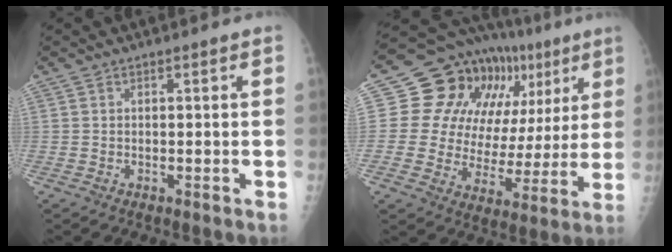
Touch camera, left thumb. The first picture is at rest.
{"total": 21.1, "force": [7.9, 14.2, 13.5], "torque": [-0.134, 0.015, 0.123]}